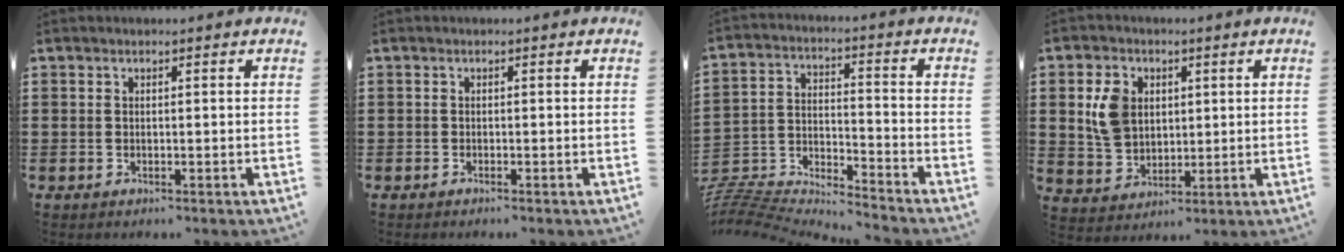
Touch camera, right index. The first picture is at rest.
{"total": 0.7, "force": [-0.7, -0.1, 0.0], "torque": [-0.002, -0.004, -0.014]}
{"total": 7.1, "force": [-7.0, 0.0, 0.7], "torque": [-0.033, -0.012, -0.149]}
{"total": 7.0, "force": [1.7, 5.5, 3.9], "torque": [-0.107, 0.014, 0.029]}